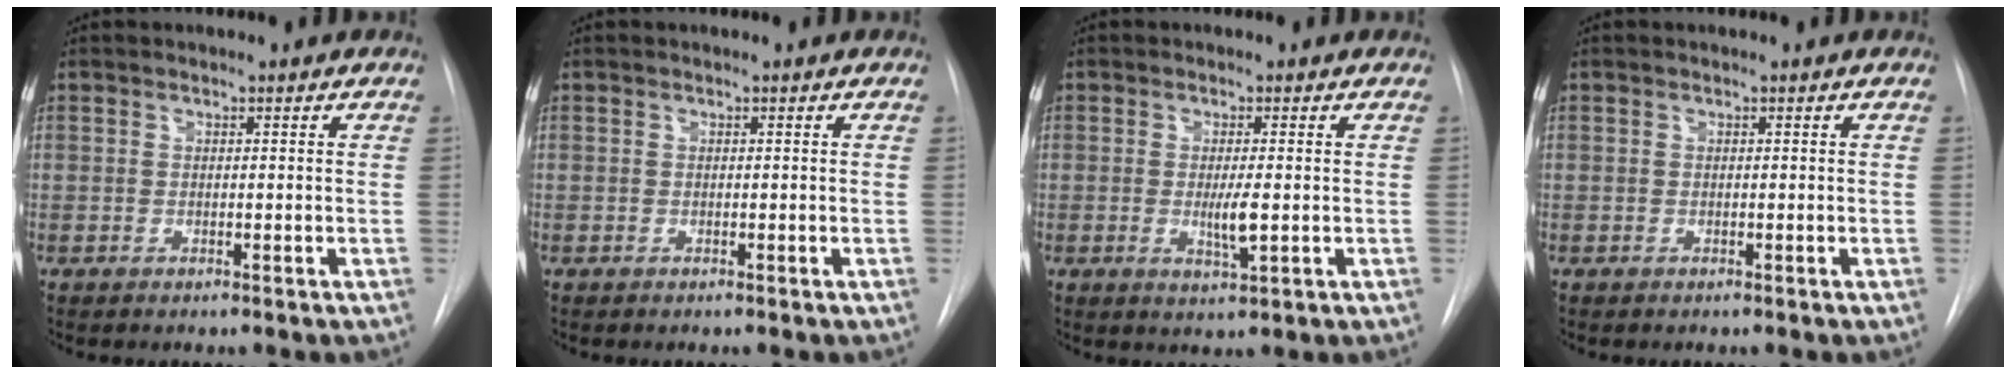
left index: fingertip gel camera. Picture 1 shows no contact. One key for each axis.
{"total": 0.0}
{"total": 3.3, "fx": -0.3, "fy": 0.5, "fz": 3.3, "tx": -0.059, "ty": -0.006, "tz": -0.004}
{"total": 0.0}